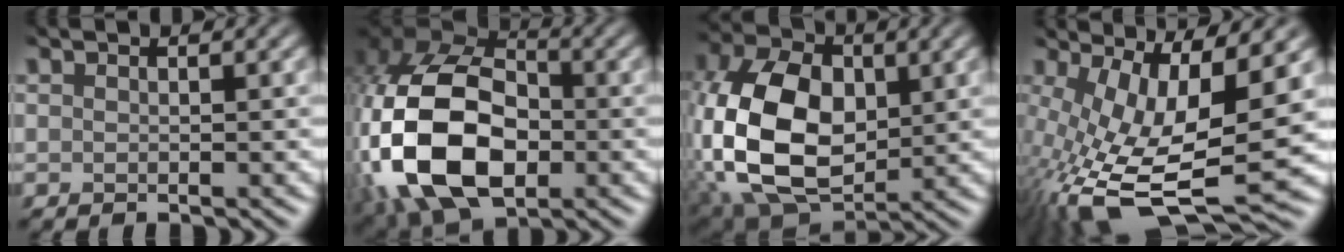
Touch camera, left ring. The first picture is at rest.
{"total": 14.5, "force": [-4.4, 9.6, 10.0], "torque": [-0.219, -0.012, -0.088]}
{"total": 11.7, "force": [-1.6, 7.6, 8.8], "torque": [-0.197, 0.000, -0.030]}
{"total": 13.5, "force": [-1.8, 4.9, 12.5], "torque": [-0.259, -0.019, -0.006]}